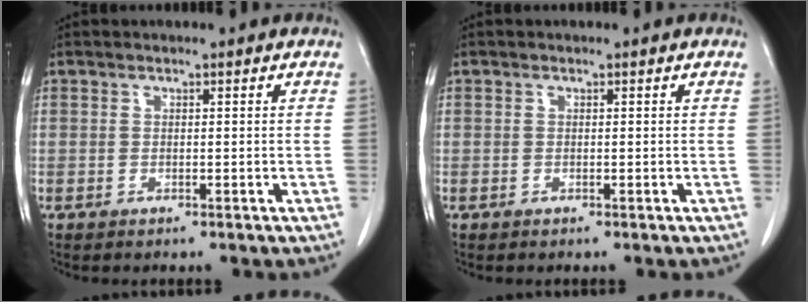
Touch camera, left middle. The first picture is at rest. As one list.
[{"total": 0.0}]